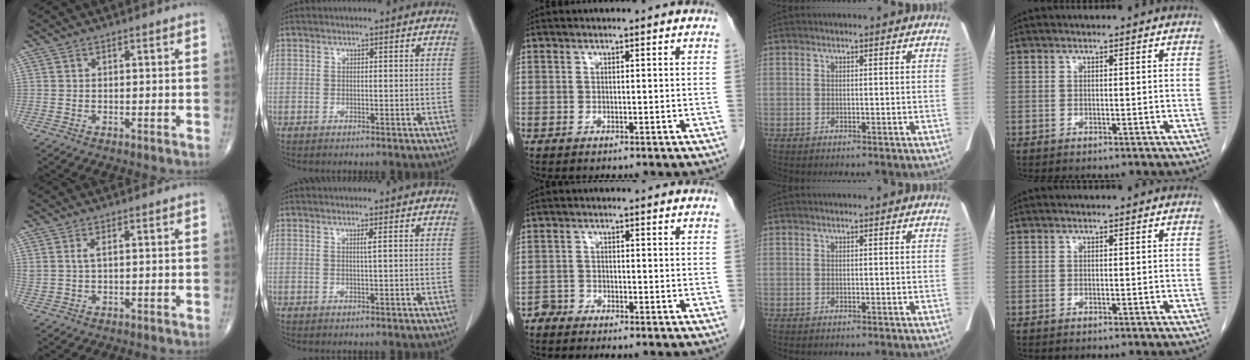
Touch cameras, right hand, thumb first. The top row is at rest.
{"thumb": {"total": 1.9, "force": [0.8, 0.6, 1.6], "torque": [-0.041, 0.002, 0.021]}, "index": {"total": 0.9, "force": [0.3, -0.3, 0.8], "torque": [-0.017, -0.001, 0.005]}, "middle": {"total": 1.6, "force": [-1.6, 0.2, -0.1], "torque": [0.004, -0.001, -0.028]}}